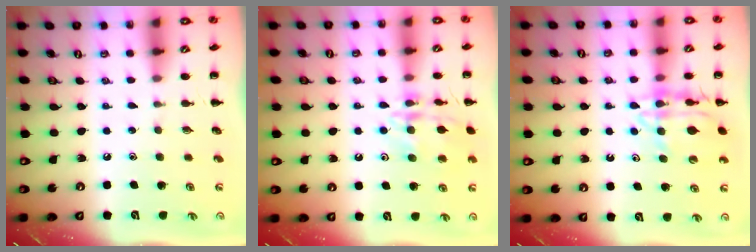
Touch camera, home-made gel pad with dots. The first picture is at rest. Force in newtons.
{"total": 15.8, "press": 15.8, "slide": 1.0}
{"total": 13.1, "press": 13.0, "slide": 2.2}